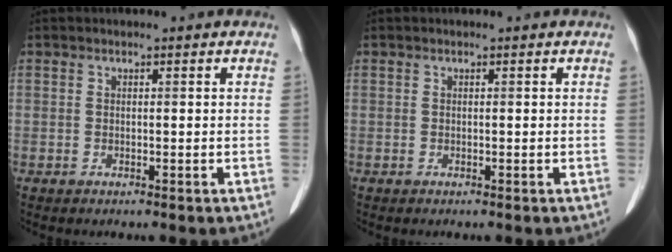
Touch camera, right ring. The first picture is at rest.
{"total": 0.0}